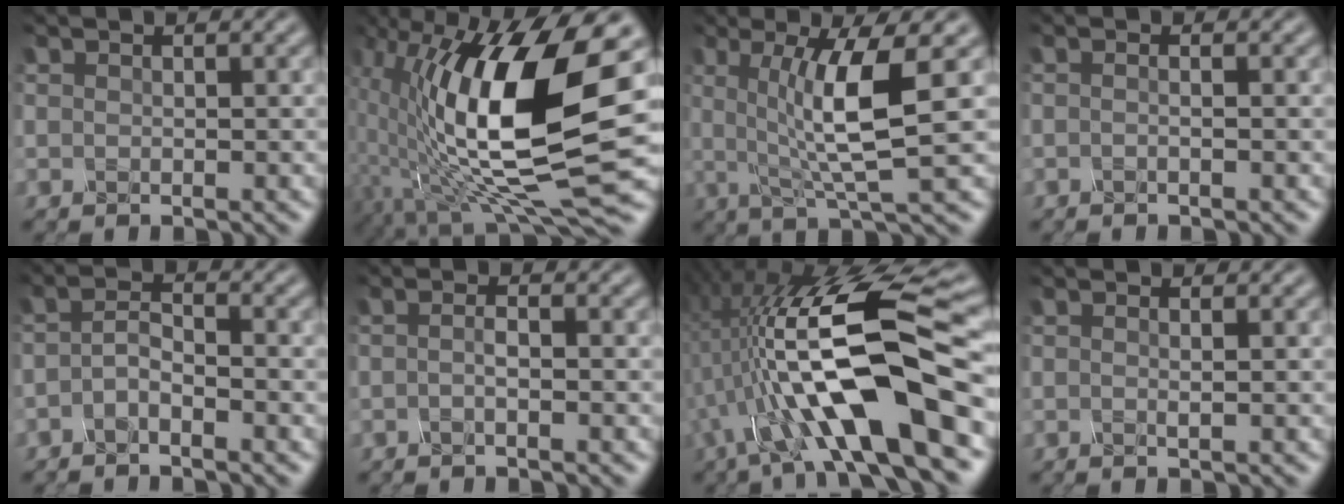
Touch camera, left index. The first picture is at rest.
{"total": 15.6, "force": [0.0, 5.5, 14.6], "torque": [-0.254, -0.013, -0.010]}
{"total": 7.0, "force": [0.2, 1.2, 6.9], "torque": [-0.109, 0.000, 0.003]}
{"total": 1.3, "force": [-0.5, 0.4, 1.1], "torque": [-0.010, 0.000, -0.022]}
{"total": 2.2, "force": [-1.6, 0.5, 1.4], "torque": [-0.027, 0.004, -0.037]}
{"total": 1.5, "force": [-0.7, 0.3, 1.3], "torque": [-0.015, 0.000, -0.020]}
{"total": 14.0, "force": [-3.6, 3.7, 13.0], "torque": [-0.216, 0.020, -0.074]}
{"total": 0.9, "force": [-0.1, 0.2, 0.9], "torque": [-0.013, 0.002, -0.008]}